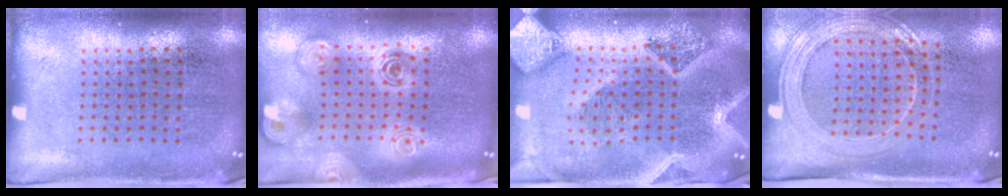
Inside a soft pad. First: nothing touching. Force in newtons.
{"total": 2.8, "press": 2.0, "slide": 2.0}
{"total": 3.7, "press": 3.0, "slide": 2.2}
{"total": 1.7, "press": 1.6, "slide": 0.6}